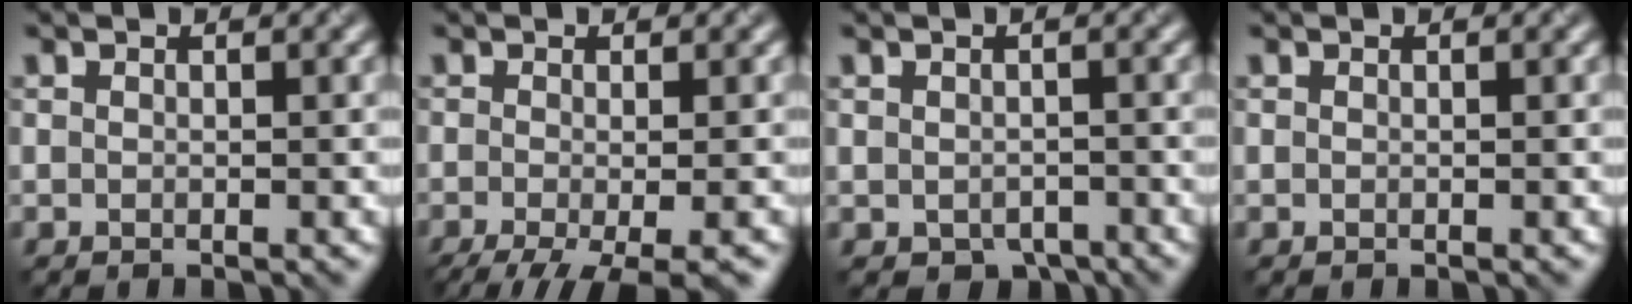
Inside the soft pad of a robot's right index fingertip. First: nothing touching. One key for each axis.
{"total": 7.4, "fx": -3.9, "fy": 2.3, "fz": 5.9, "tx": -0.089, "ty": -0.018, "tz": -0.056}
{"total": 2.1, "fx": -1.2, "fy": 1.4, "fz": 1.0, "tx": -0.012, "ty": -0.009, "tz": -0.018}
{"total": 0.0}